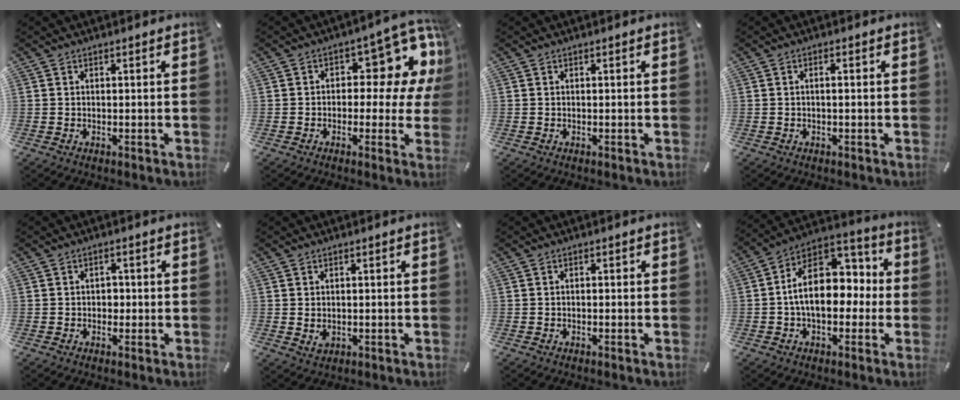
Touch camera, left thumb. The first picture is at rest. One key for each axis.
{"total": 11.9, "fx": 4.8, "fy": 6.1, "fz": 9.0, "tx": -0.104, "ty": -0.045, "tz": 0.077}
{"total": 0.0}
{"total": 1.3, "fx": -0.2, "fy": 0.3, "fz": 1.2, "tx": -0.023, "ty": 0.001, "tz": -0.005}
{"total": 1.8, "fx": -0.3, "fy": 1.6, "fz": 0.9, "tx": -0.011, "ty": 0.003, "tz": -0.012}
{"total": 1.7, "fx": 0.1, "fy": 1.5, "fz": 0.8, "tx": -0.016, "ty": 0.002, "tz": 0.002}
{"total": 0.8, "fx": -0.6, "fy": 0.3, "fz": 0.5, "tx": -0.011, "ty": 0.001, "tz": -0.012}
{"total": 16.6, "fx": 0.3, "fy": 11.5, "fz": 12.0, "tx": -0.184, "ty": 0.003, "tz": 0.005}